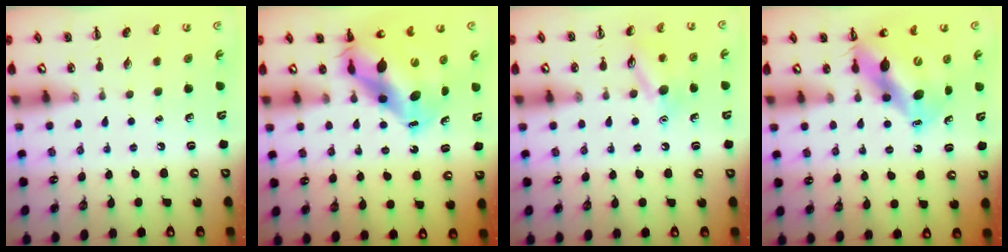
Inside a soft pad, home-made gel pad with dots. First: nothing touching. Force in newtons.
{"total": 12.1, "press": 11.6, "slide": 3.1}
{"total": 11.1, "press": 11.1, "slide": 1.0}
{"total": 12.9, "press": 12.4, "slide": 3.6}